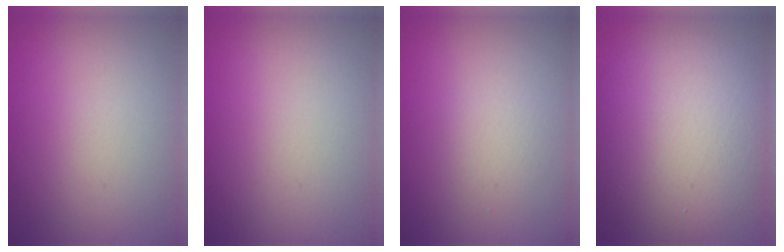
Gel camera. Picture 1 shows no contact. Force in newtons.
{"total": 0.0}
{"total": 1.6, "press": 1.6, "slide": 0.1}
{"total": 11.7, "press": 11.7, "slide": 0.7}